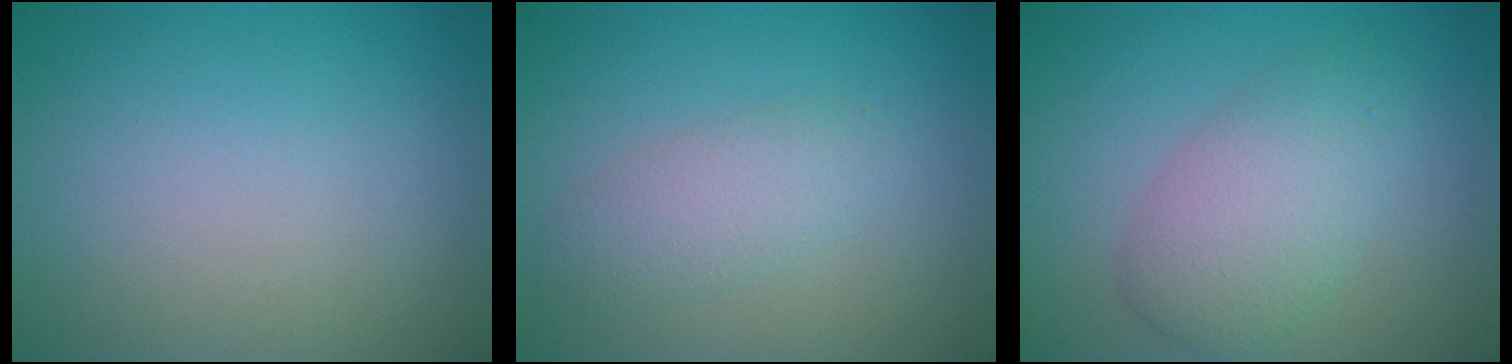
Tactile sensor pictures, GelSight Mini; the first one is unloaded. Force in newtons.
{"total": 2.7, "press": 2.7, "slide": 0.1}
{"total": 4.6, "press": 4.6, "slide": 0.1}